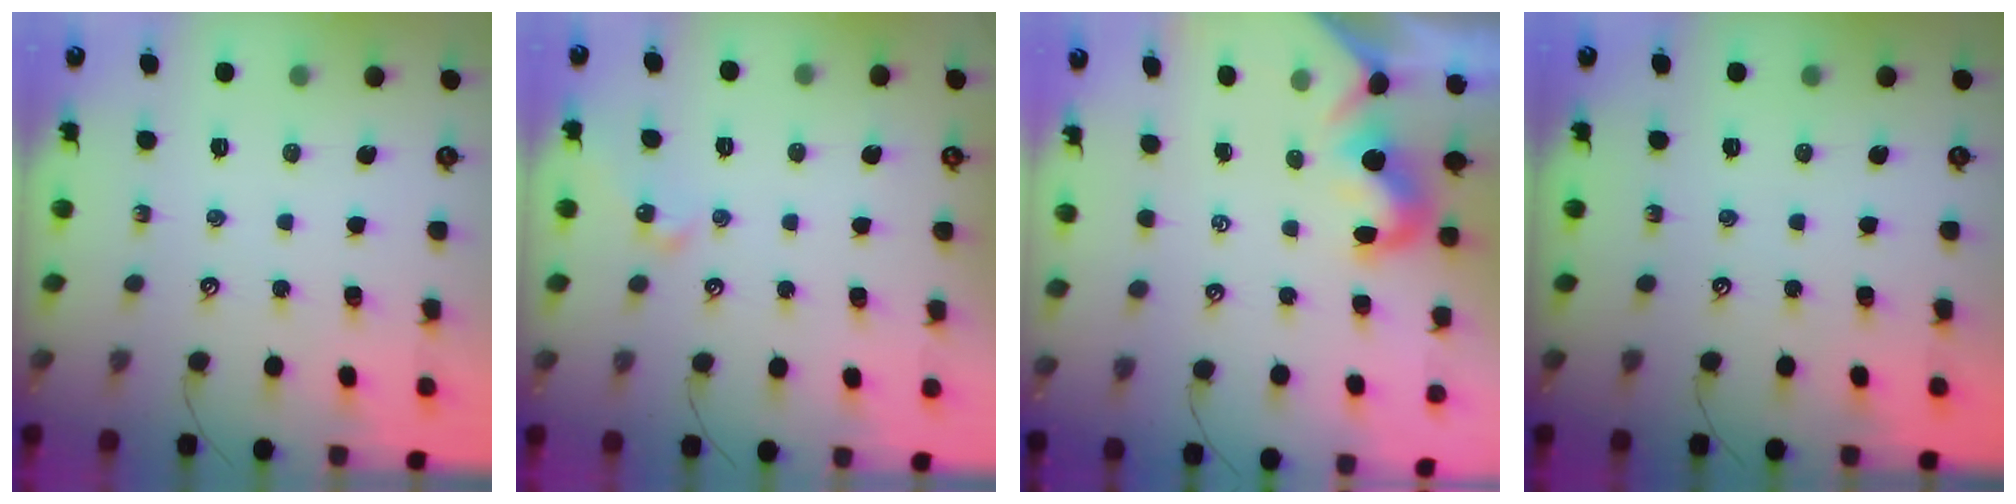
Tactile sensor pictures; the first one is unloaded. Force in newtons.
{"total": 5.4, "press": 5.4, "slide": 0.5}
{"total": 1.9, "press": 1.8, "slide": 0.6}
{"total": 0.0}